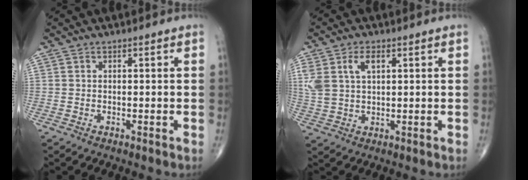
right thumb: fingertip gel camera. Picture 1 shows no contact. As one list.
[{"total": 7.4, "force": [2.8, 4.1, 5.5], "torque": [-0.120, 0.003, 0.060]}]